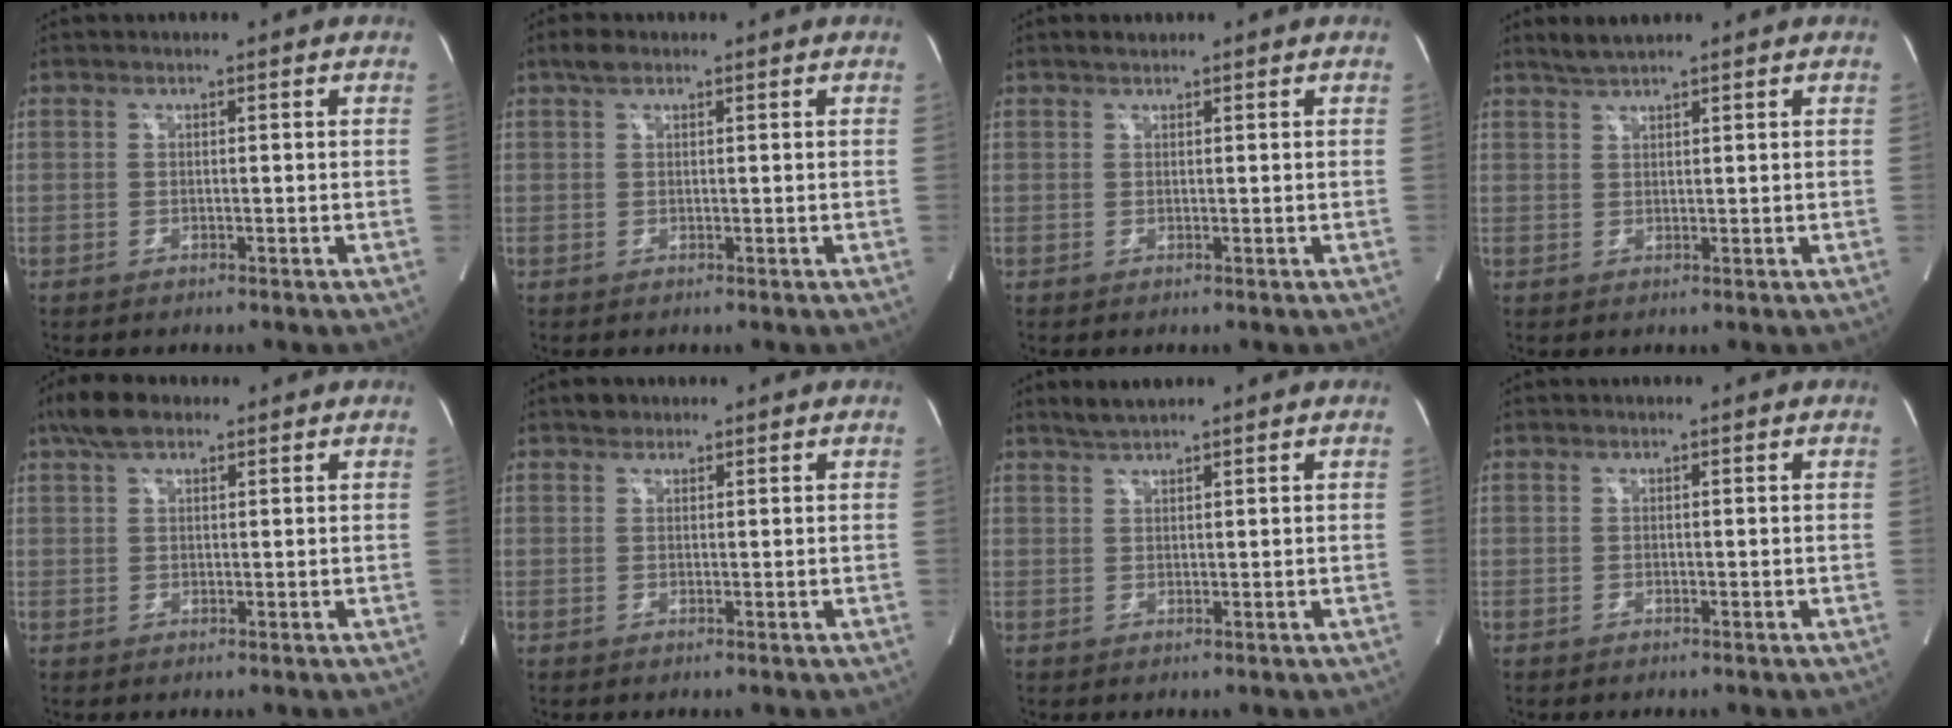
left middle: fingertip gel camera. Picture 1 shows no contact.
{"total": 1.8, "force": [1.2, 0.8, 1.0], "torque": [-0.027, 0.015, 0.023]}
{"total": 1.0, "force": [0.8, 0.3, 0.3], "torque": [-0.014, 0.008, 0.017]}
{"total": 2.6, "force": [2.4, 0.0, 1.1], "torque": [-0.029, 0.009, 0.048]}
{"total": 4.8, "force": [3.3, 1.9, 2.9], "torque": [-0.066, 0.021, 0.063]}
{"total": 1.4, "force": [1.1, 0.9, 0.2], "torque": [-0.005, 0.005, 0.015]}
{"total": 2.5, "force": [2.3, 0.0, 1.0], "torque": [-0.027, 0.009, 0.045]}
{"total": 0.0}